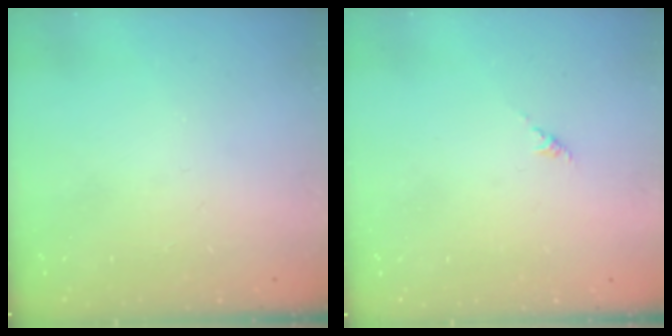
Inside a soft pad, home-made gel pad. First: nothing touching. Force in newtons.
{"total": 0.0}